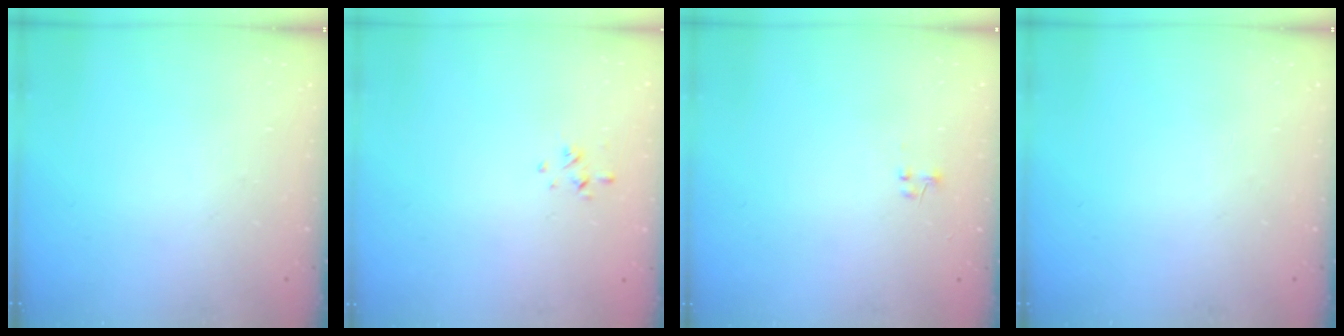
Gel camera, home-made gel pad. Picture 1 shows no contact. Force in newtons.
{"total": 0.6, "press": 0.3, "slide": 0.5}
{"total": 0.6, "press": 0.6, "slide": 0.2}
{"total": 0.0}